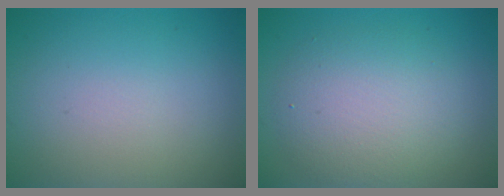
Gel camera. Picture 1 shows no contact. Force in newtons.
{"total": 5.1, "press": 5.1, "slide": 0.2}